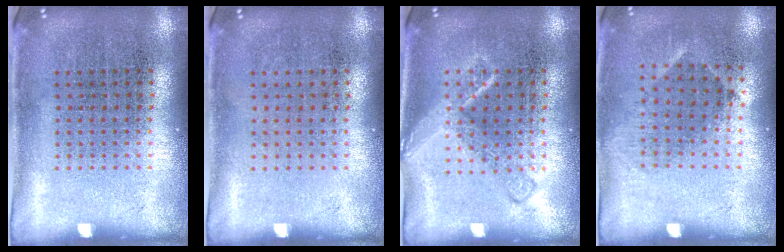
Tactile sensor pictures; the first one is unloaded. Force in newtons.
{"total": 0.0}
{"total": 2.2, "press": 2.2, "slide": 0.3}
{"total": 0.9, "press": 0.7, "slide": 0.6}